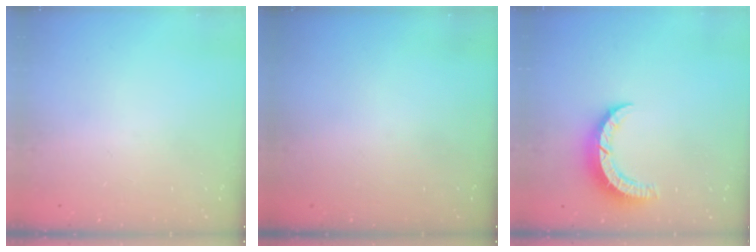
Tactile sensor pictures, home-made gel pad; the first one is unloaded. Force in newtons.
{"total": 0.0}
{"total": 7.4, "press": 7.4, "slide": 0.7}